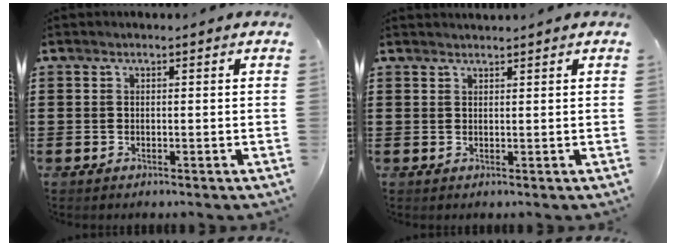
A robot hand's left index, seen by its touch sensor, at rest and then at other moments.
{"total": 1.0, "force": [1.0, -0.1, 0.1], "torque": [-0.004, -0.003, 0.020]}